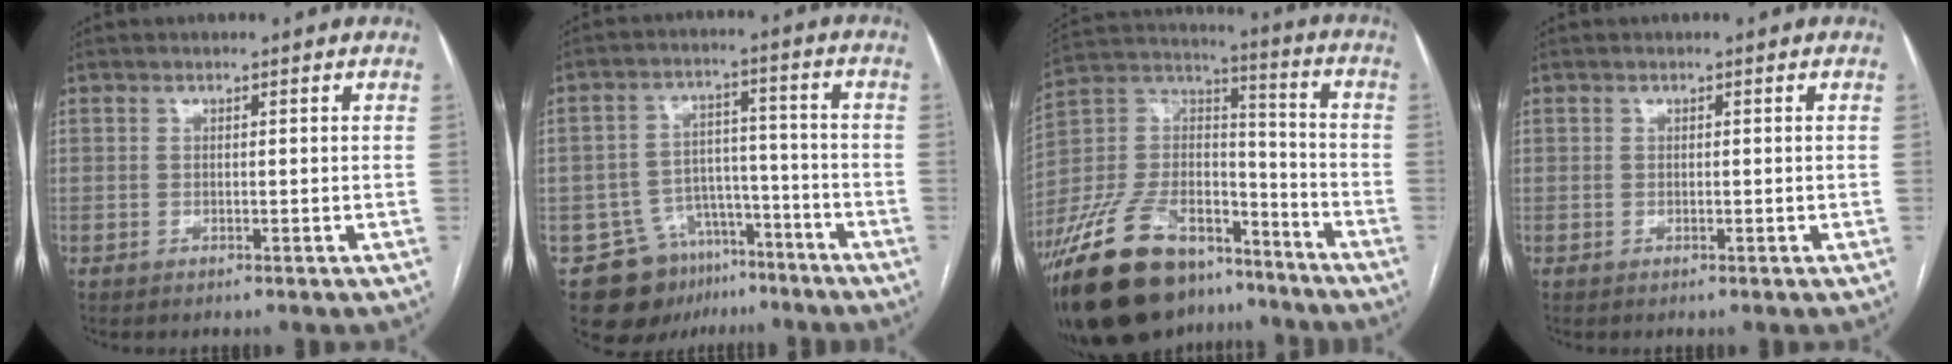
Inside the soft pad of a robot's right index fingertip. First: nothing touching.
{"total": 11.4, "force": [-7.4, 8.0, 3.3], "torque": [-0.051, 0.041, -0.109]}
{"total": 25.6, "force": [-18.0, 12.2, 13.4], "torque": [-0.307, 0.014, -0.314]}
{"total": 0.0}